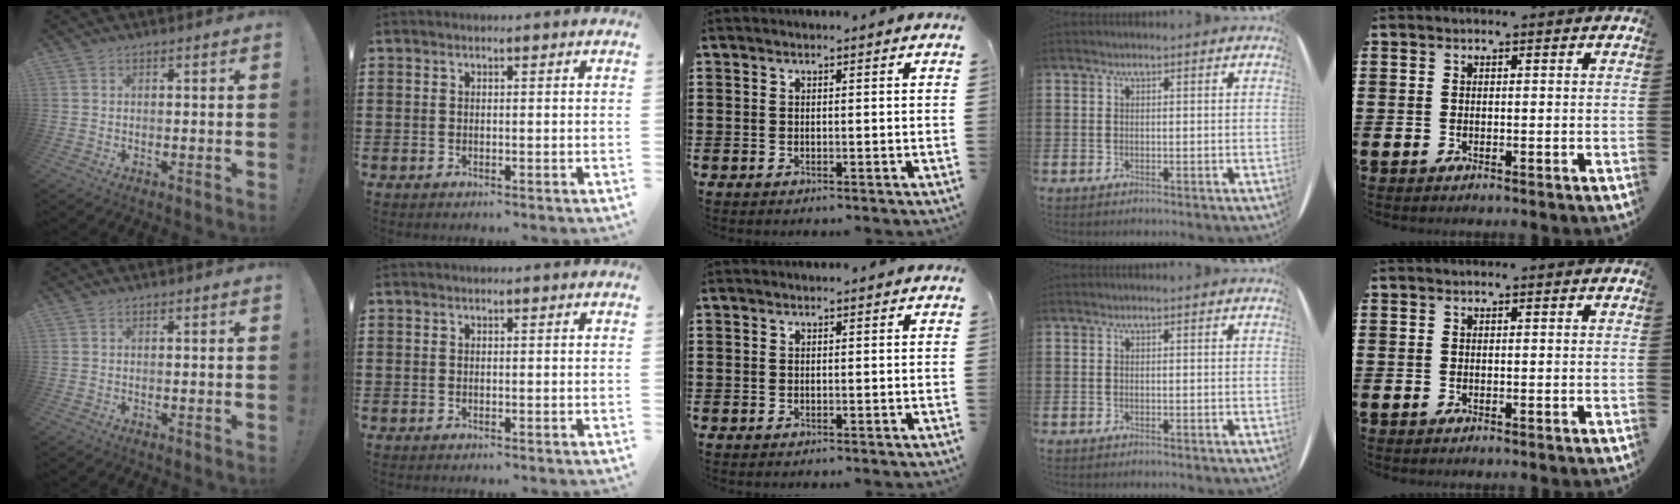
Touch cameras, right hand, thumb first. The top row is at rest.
{}